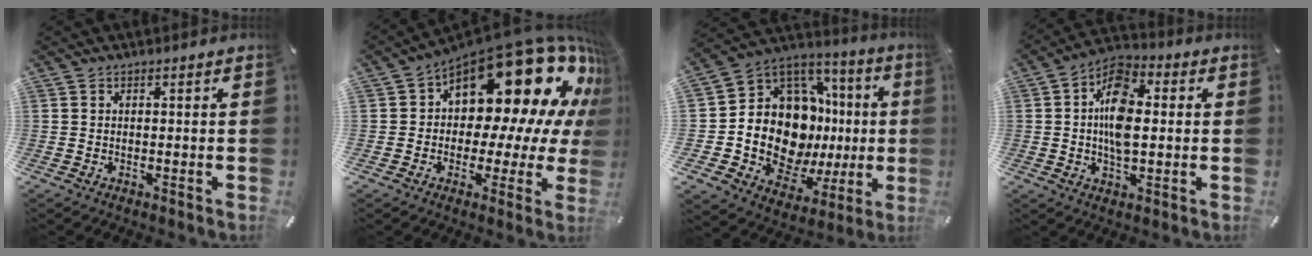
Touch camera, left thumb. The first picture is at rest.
{"total": 24.9, "force": [11.2, 13.2, 17.9], "torque": [-0.245, -0.102, 0.197]}
{"total": 16.6, "force": [-0.3, 12.6, 10.7], "torque": [-0.201, -0.048, 0.007]}
{"total": 10.7, "force": [-0.2, 6.1, 8.8], "torque": [-0.166, 0.002, -0.007]}